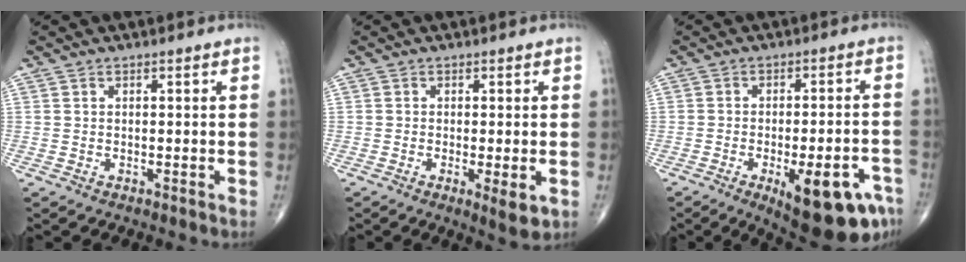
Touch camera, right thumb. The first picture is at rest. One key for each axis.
{"total": 4.2, "fx": -1.1, "fy": 0.9, "fz": 3.9, "tx": -0.065, "ty": -0.014, "tz": -0.020}
{"total": 16.6, "fx": -8.1, "fy": 5.5, "fz": 13.4, "tx": -0.123, "ty": 0.024, "tz": -0.097}